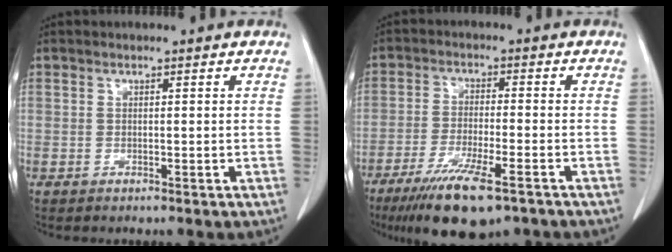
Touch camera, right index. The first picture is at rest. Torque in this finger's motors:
{"motor_torque": [1.30, -0.83, 0.61, 0.18]}